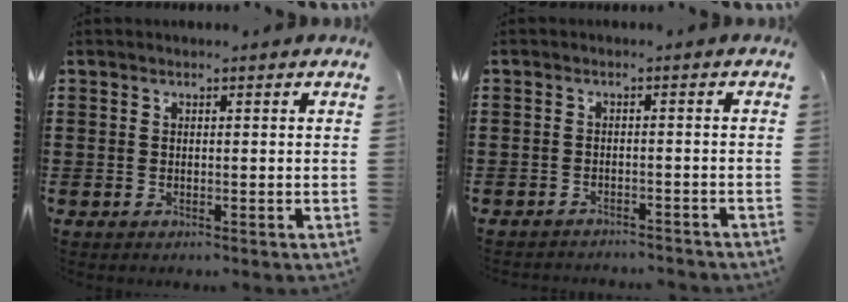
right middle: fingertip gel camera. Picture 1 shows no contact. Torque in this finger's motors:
{"motor_torque": [-0.10, -0.28, -0.15, -0.21]}